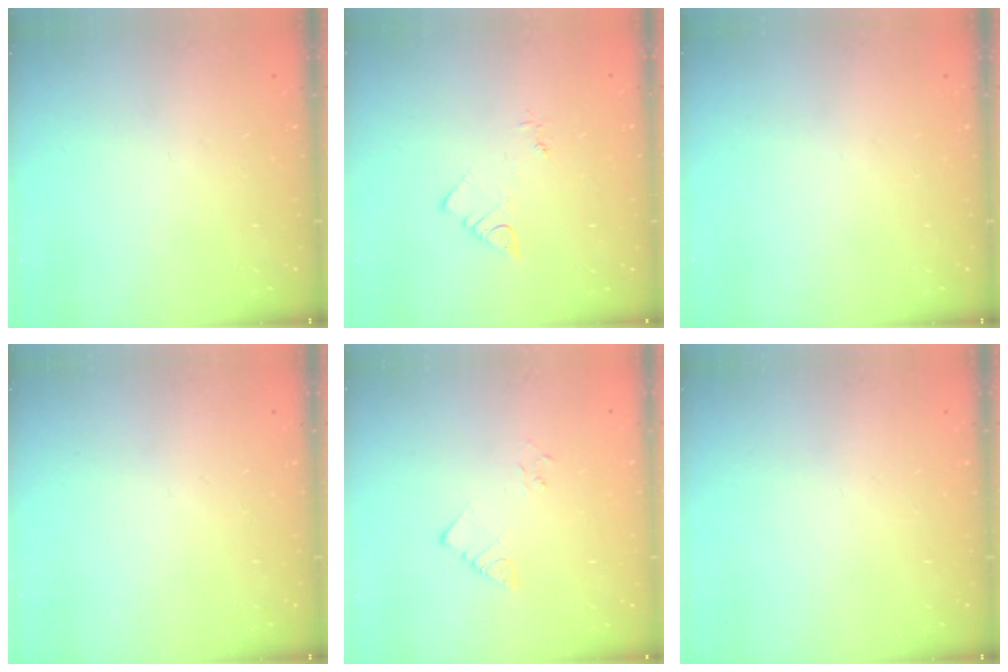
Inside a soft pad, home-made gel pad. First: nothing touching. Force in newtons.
{"total": 3.1, "press": 3.0, "slide": 0.4}
{"total": 0.0}
{"total": 0.0}
{"total": 2.2, "press": 2.2, "slide": 0.2}
{"total": 0.0}